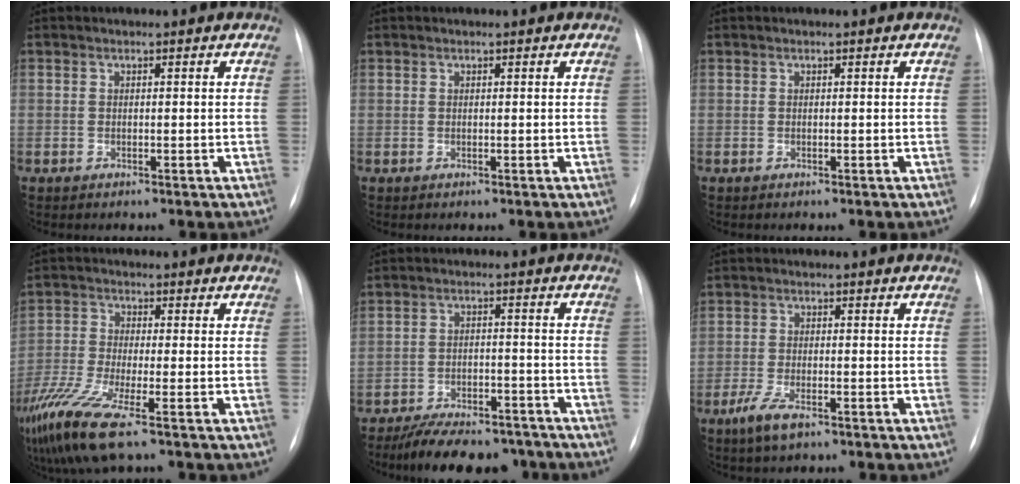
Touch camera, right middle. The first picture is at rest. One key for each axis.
{"total": 0.0}
{"total": 0.0}
{"total": 10.3, "fx": -6.4, "fy": 0.8, "fz": 8.0, "tx": -0.173, "ty": -0.031, "tz": -0.125}
{"total": 13.0, "fx": -11.4, "fy": 3.6, "fz": 5.3, "tx": -0.082, "ty": 0.005, "tz": -0.166}
{"total": 4.4, "fx": -2.7, "fy": 1.3, "fz": 3.2, "tx": -0.076, "ty": -0.008, "tz": -0.048}